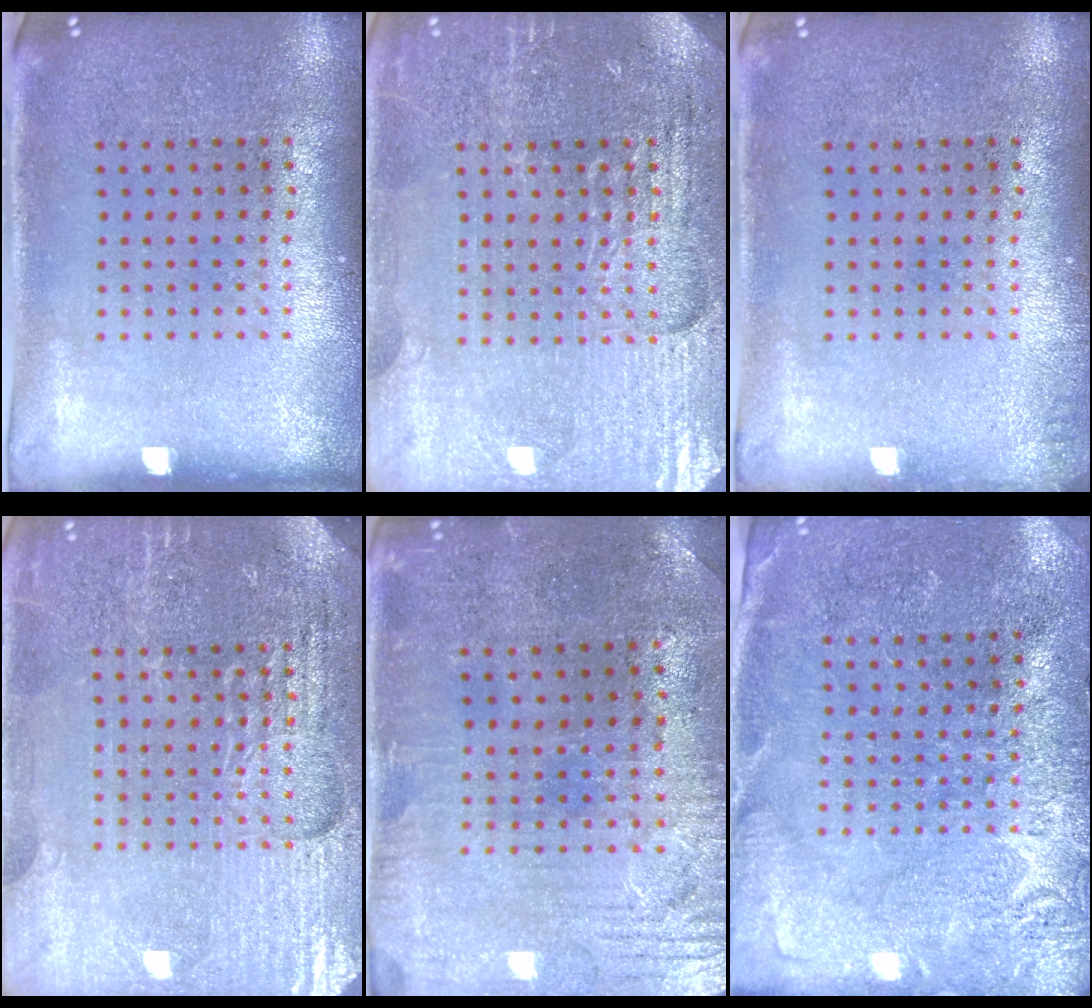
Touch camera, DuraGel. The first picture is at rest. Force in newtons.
{"total": 4.2, "press": 4.0, "slide": 1.2}
{"total": 0.8, "press": 0.8, "slide": 0.0}
{"total": 4.3, "press": 4.2, "slide": 1.2}
{"total": 1.0, "press": 0.8, "slide": 0.6}
{"total": 2.7, "press": 2.7, "slide": 0.4}